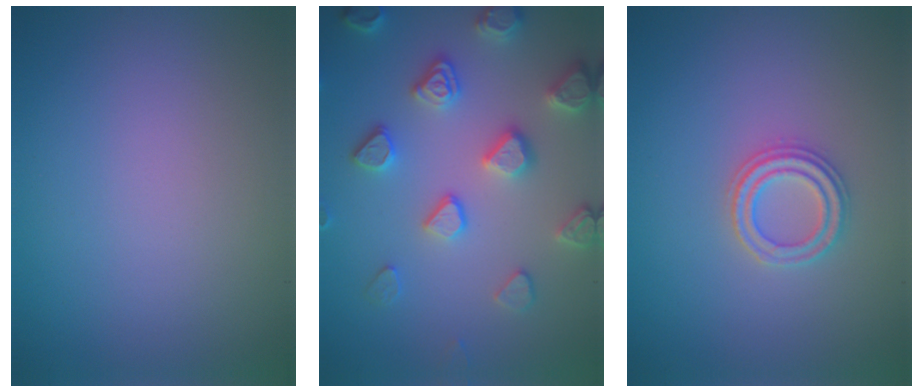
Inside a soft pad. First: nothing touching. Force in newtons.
{"total": 4.4, "press": 4.4, "slide": 0.4}
{"total": 2.3, "press": 2.3, "slide": 0.2}